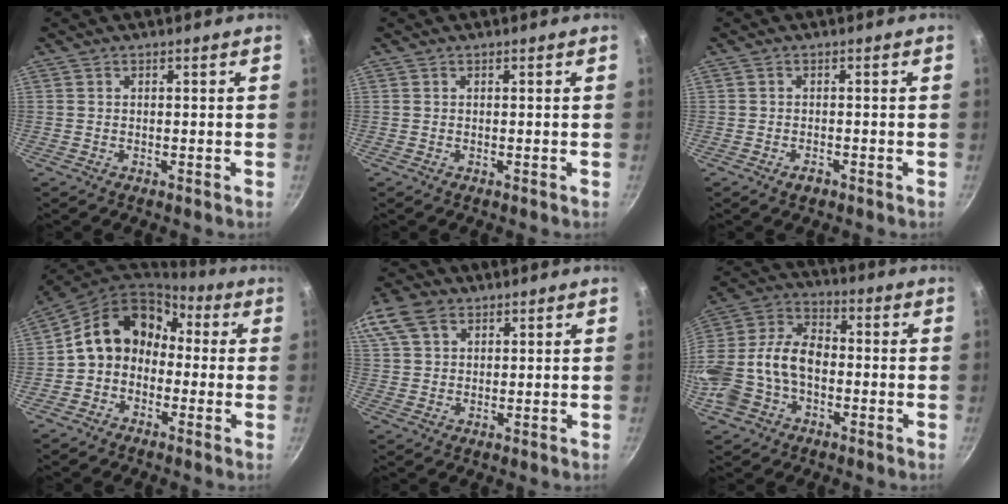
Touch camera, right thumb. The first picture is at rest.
{"total": 0.0}
{"total": 1.8, "force": [-1.1, 0.9, 1.0], "torque": [-0.018, 0.008, -0.020]}
{"total": 12.9, "force": [0.0, 10.5, 7.6], "torque": [-0.096, 0.055, -0.019]}
{"total": 11.0, "force": [5.8, 7.4, 5.8], "torque": [-0.123, 0.018, 0.109]}
{"total": 17.8, "force": [-3.3, 12.3, 12.4], "torque": [-0.243, 0.051, -0.067]}